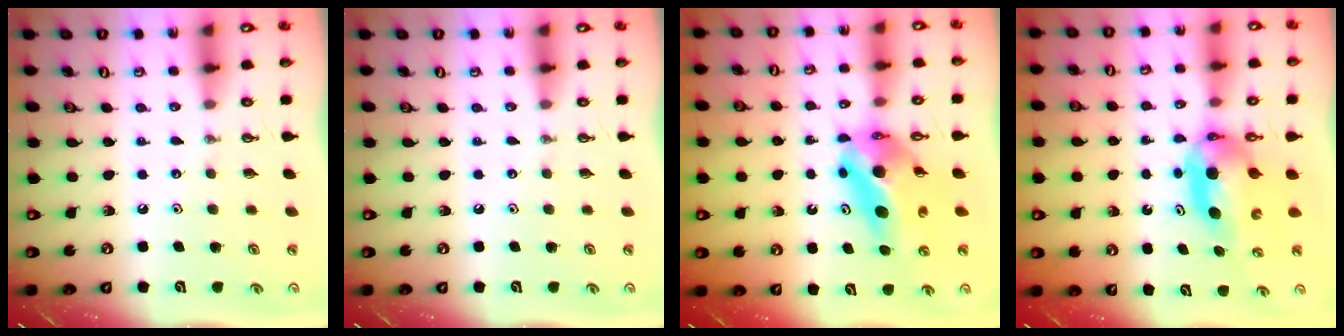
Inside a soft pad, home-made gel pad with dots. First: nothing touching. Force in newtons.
{"total": 0.0}
{"total": 13.2, "press": 11.0, "slide": 7.2}
{"total": 7.5, "press": 5.7, "slide": 4.9}